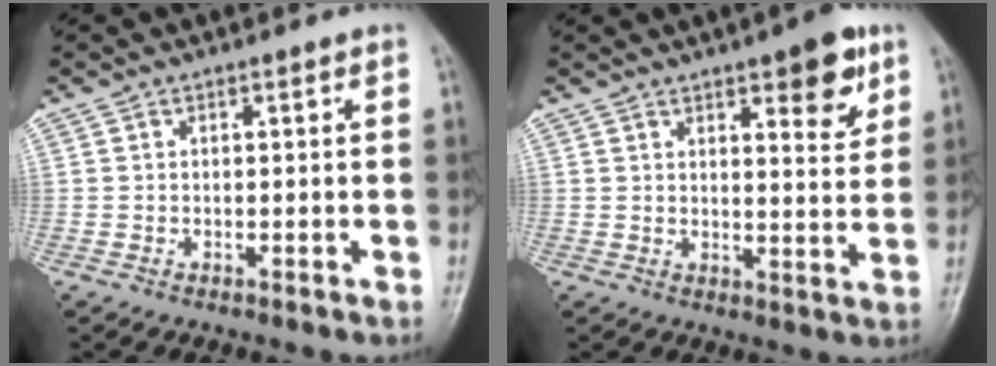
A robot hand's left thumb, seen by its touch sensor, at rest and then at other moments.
{"total": 8.9, "force": [4.9, 2.9, 6.8], "torque": [-0.070, -0.026, 0.064]}